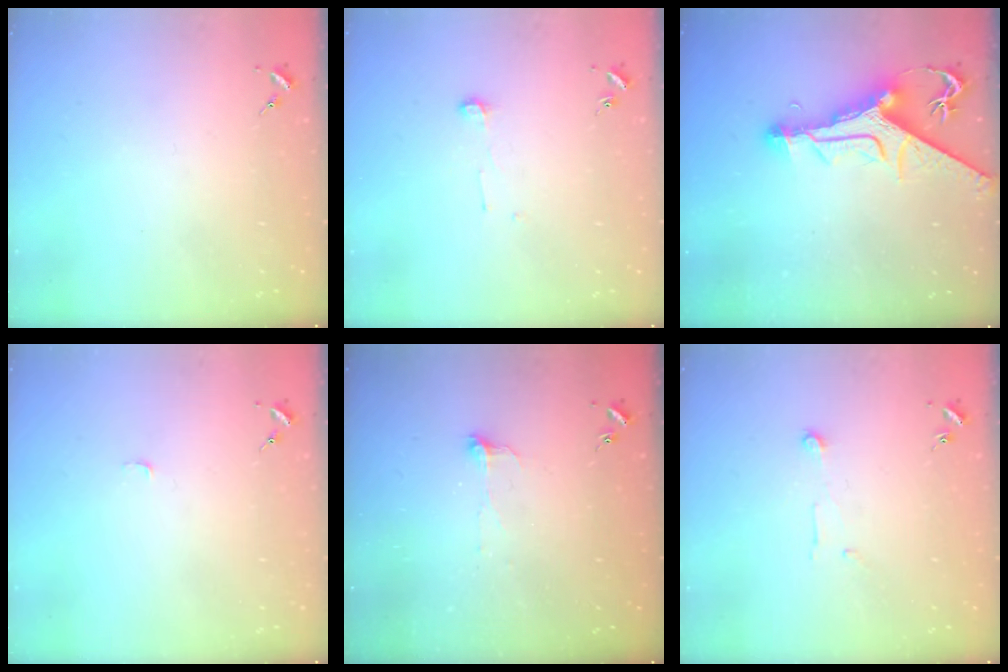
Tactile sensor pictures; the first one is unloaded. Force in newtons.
{"total": 3.9, "press": 3.9, "slide": 0.3}
{"total": 13.9, "press": 13.8, "slide": 1.9}
{"total": 2.7, "press": 2.7, "slide": 0.3}
{"total": 5.1, "press": 5.1, "slide": 0.4}
{"total": 5.3, "press": 5.3, "slide": 0.2}